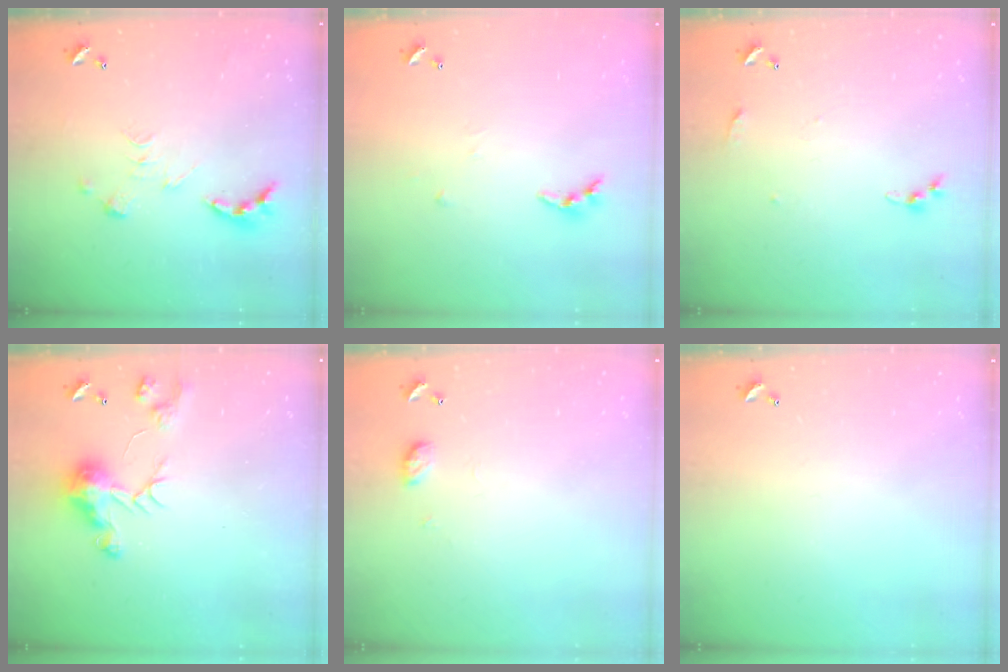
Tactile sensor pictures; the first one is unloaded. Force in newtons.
{"total": 4.6, "press": 4.5, "slide": 0.5}
{"total": 5.1, "press": 5.0, "slide": 0.6}
{"total": 11.0, "press": 11.0, "slide": 0.7}
{"total": 5.3, "press": 5.2, "slide": 0.8}
{"total": 0.0}